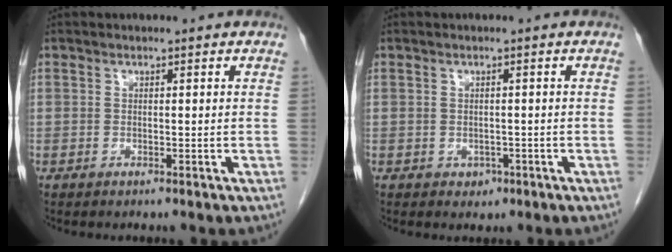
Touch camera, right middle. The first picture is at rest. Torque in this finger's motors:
{"motor_torque": [-0.13, 0.02, -0.01, 0.00]}